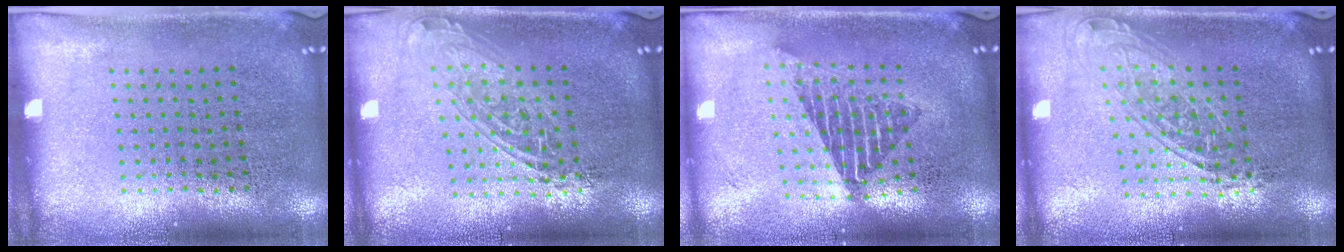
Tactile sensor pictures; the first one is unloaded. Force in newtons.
{"total": 1.6, "press": 1.3, "slide": 0.9}
{"total": 1.7, "press": 1.4, "slide": 1.0}
{"total": 1.6, "press": 1.2, "slide": 1.0}